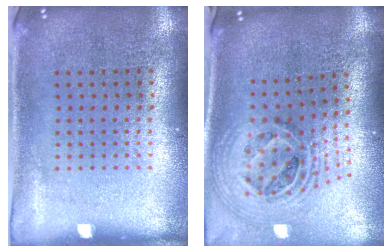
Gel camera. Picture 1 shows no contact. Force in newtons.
{"total": 2.1, "press": 1.6, "slide": 1.3}